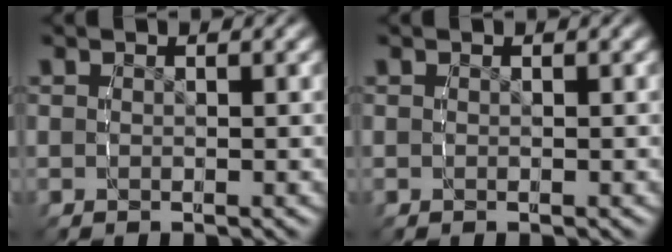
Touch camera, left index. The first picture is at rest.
{"total": 0.0}